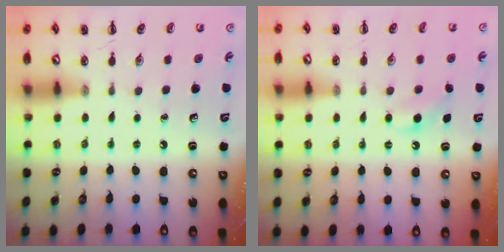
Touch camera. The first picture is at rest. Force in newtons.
{"total": 5.6, "press": 5.4, "slide": 1.5}